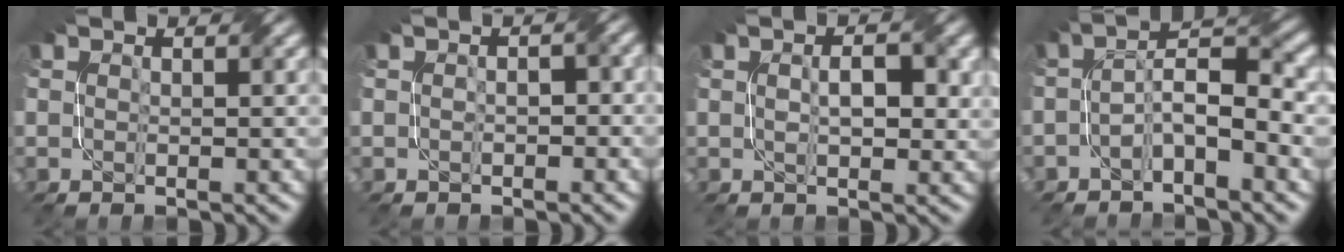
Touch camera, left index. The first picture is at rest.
{"total": 1.4, "force": [-0.3, 0.7, 1.1], "torque": [-0.019, 0.001, -0.004]}
{"total": 3.0, "force": [0.6, 1.4, 2.6], "torque": [-0.040, -0.004, 0.012]}
{"total": 4.1, "force": [-1.7, 1.2, 3.5], "torque": [-0.064, 0.017, -0.035]}